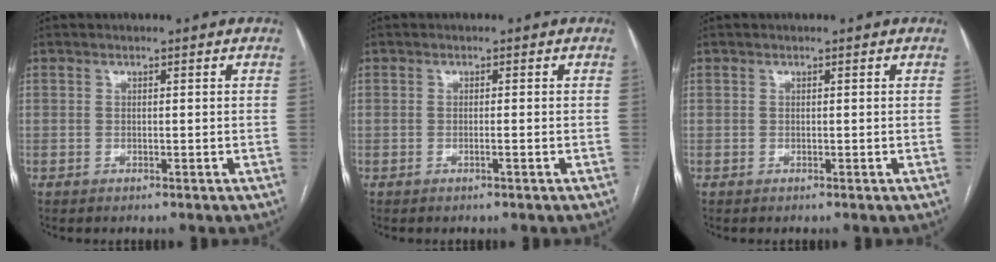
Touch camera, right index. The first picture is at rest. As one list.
[{"total": 1.0, "force": [-0.6, -0.1, 0.8], "torque": [-0.017, 0.001, -0.008]}, {"total": 0.0}]